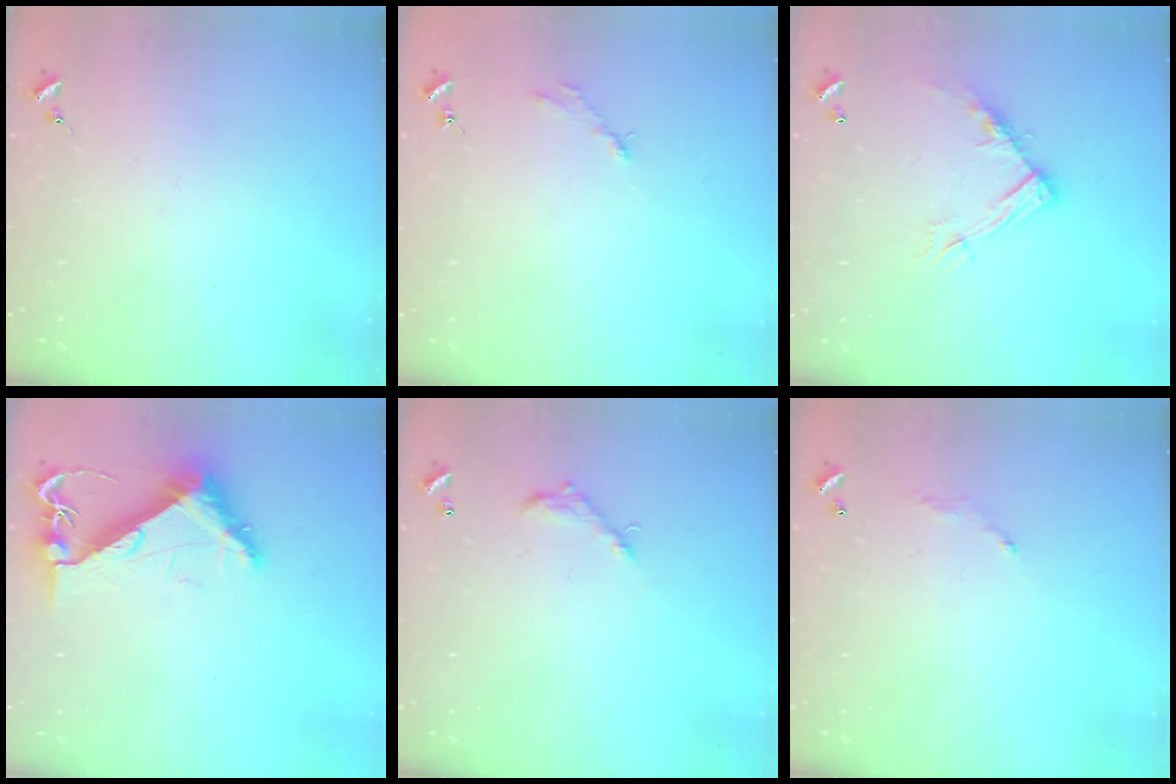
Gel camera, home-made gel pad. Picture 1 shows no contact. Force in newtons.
{"total": 2.8, "press": 2.8, "slide": 0.4}
{"total": 11.8, "press": 11.8, "slide": 0.5}
{"total": 8.3, "press": 8.2, "slide": 1.0}
{"total": 5.8, "press": 5.8, "slide": 0.3}
{"total": 4.0, "press": 4.0, "slide": 0.2}